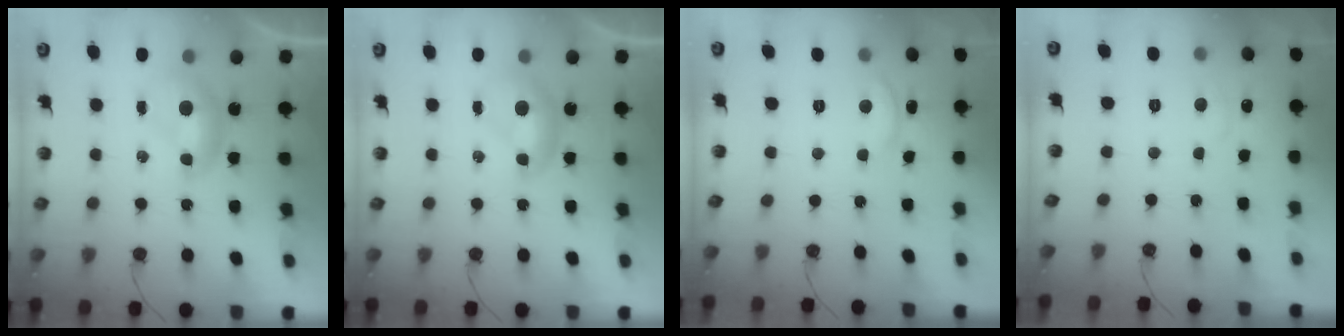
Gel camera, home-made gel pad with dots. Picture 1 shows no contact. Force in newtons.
{"total": 0.0}
{"total": 2.1, "press": 2.0, "slide": 0.4}
{"total": 0.9, "press": 0.4, "slide": 0.8}